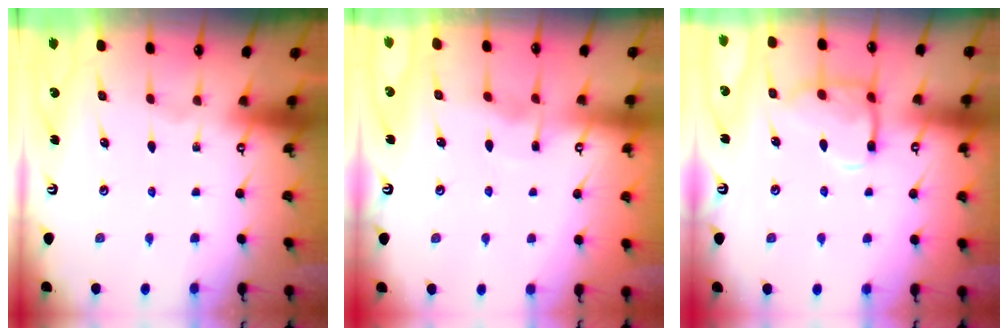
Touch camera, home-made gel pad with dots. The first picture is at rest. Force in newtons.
{"total": 3.3, "press": 3.2, "slide": 0.4}
{"total": 13.8, "press": 13.8, "slide": 1.1}